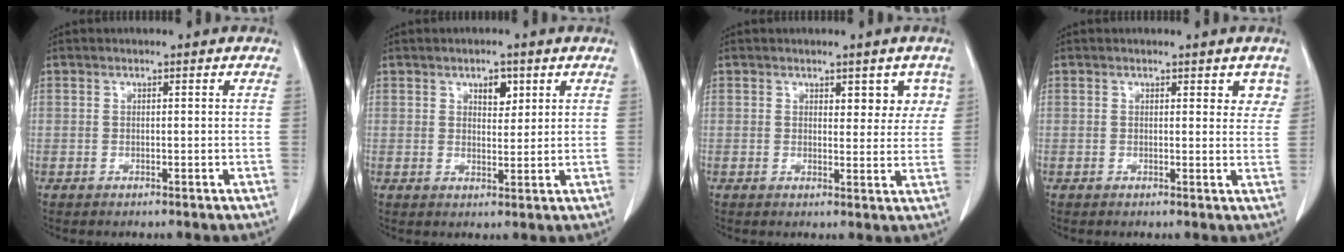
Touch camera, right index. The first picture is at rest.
{"total": 3.2, "force": [1.7, 1.7, 2.1], "torque": [-0.029, -0.002, 0.027]}
{"total": 4.3, "force": [2.1, 2.4, 2.9], "torque": [-0.015, 0.003, 0.023]}
{"total": 2.9, "force": [1.7, 1.5, 1.8], "torque": [-0.003, -0.004, 0.015]}